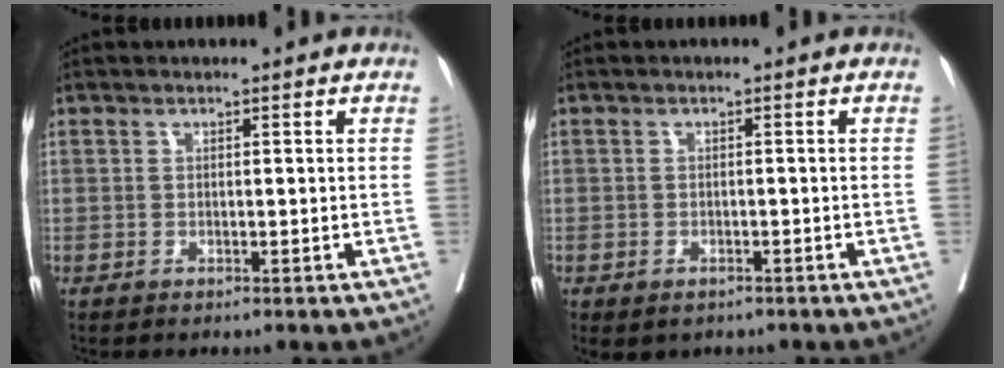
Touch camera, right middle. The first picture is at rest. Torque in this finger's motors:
{"motor_torque": [0.49, -1.65, 0.54, 0.13]}